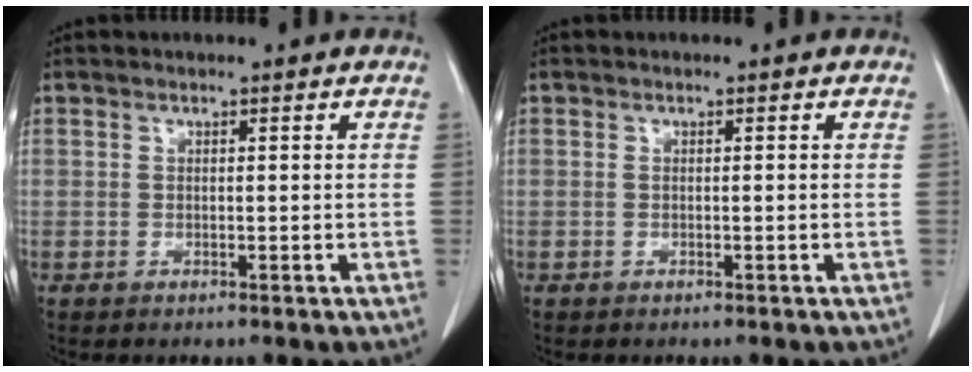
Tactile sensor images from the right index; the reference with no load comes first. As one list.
[{"total": 0.0}]